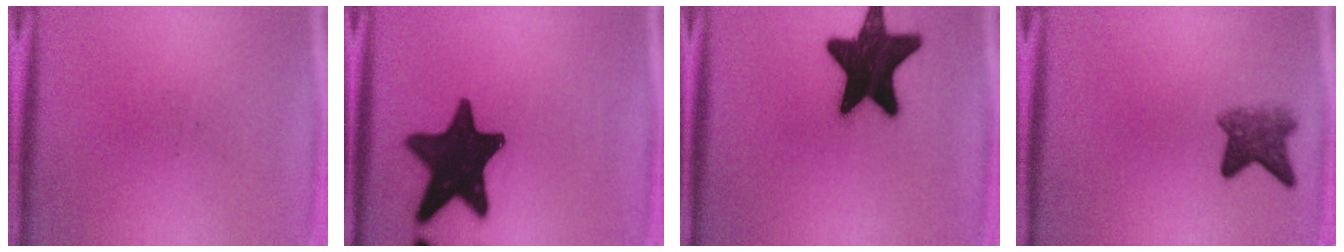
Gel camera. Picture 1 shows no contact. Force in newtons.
{"total": 17.8}
{"total": 18.8}
{"total": 4.8}